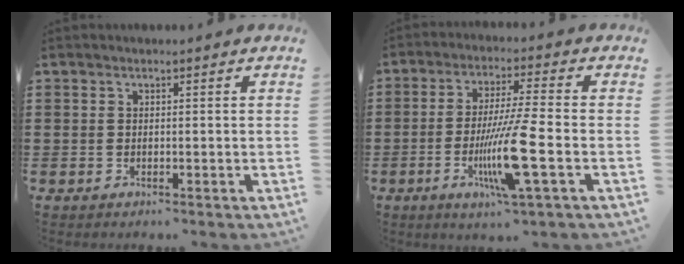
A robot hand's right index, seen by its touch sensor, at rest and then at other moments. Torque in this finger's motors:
{"motor_torque": [2.14, 0.00, 1.05, 0.21]}